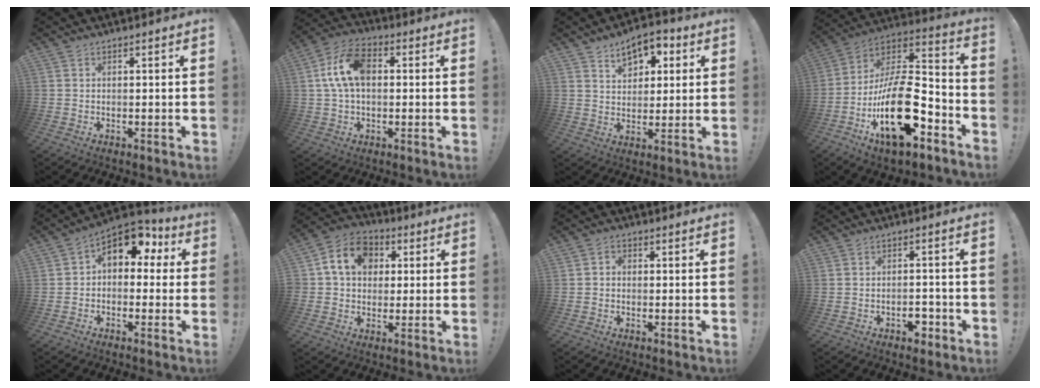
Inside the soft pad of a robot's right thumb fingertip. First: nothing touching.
{"total": 12.5, "force": [1.5, 7.7, 9.7], "torque": [-0.194, 0.011, 0.030]}
{"total": 9.6, "force": [5.2, 6.4, 4.8], "torque": [-0.073, -0.020, 0.096]}
{"total": 25.7, "force": [-8.5, 11.7, 21.2], "torque": [-0.380, 0.043, -0.131]}
{"total": 11.0, "force": [4.3, 7.2, 7.1], "torque": [-0.099, -0.018, 0.082]}
{"total": 12.2, "force": [3.6, 10.0, 6.1], "torque": [-0.097, 0.007, 0.073]}
{"total": 2.0, "force": [-0.9, 1.4, 1.0], "torque": [-0.023, 0.011, -0.016]}
{"total": 4.1, "force": [-2.4, 2.4, 2.3], "torque": [-0.026, 0.011, -0.041]}